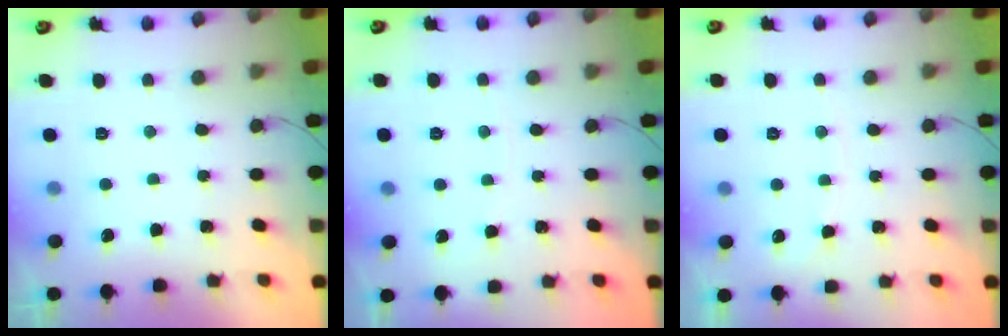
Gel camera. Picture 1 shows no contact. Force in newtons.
{"total": 1.0, "press": 0.9, "slide": 0.2}
{"total": 3.4, "press": 3.4, "slide": 0.5}